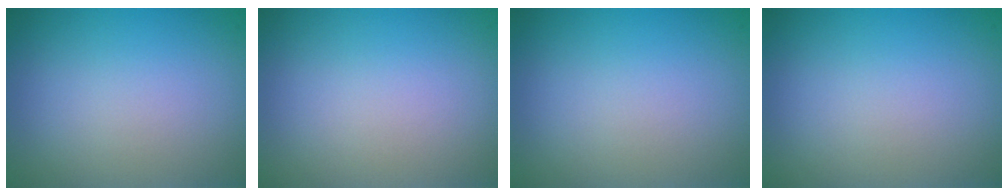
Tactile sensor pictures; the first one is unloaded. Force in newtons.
{"total": 0.0}
{"total": 0.0}
{"total": 0.0}